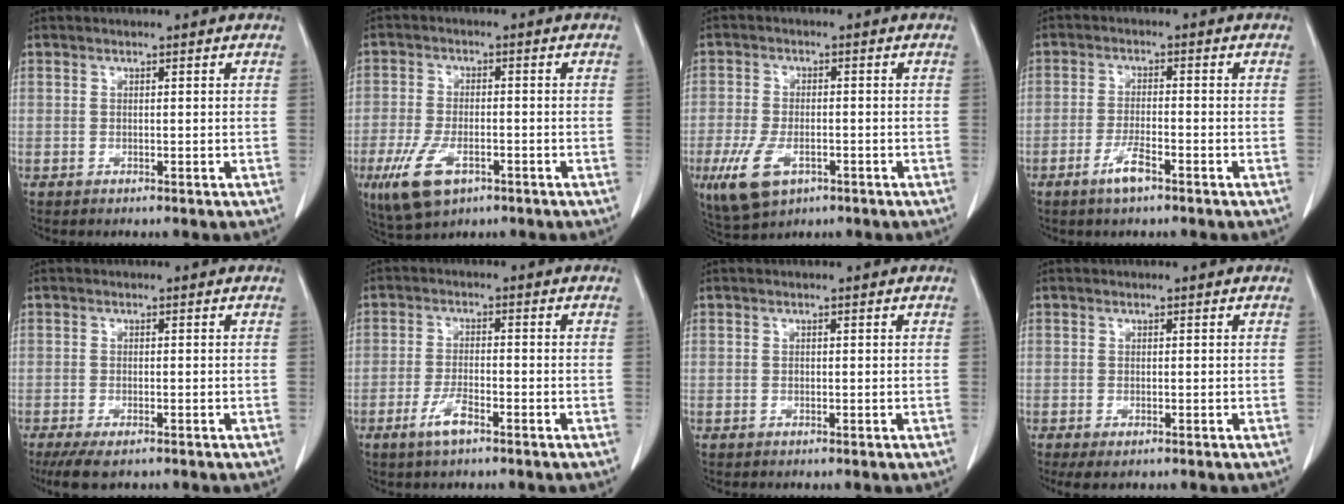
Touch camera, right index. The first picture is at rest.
{"total": 8.4, "force": [-4.1, 3.9, 6.2], "torque": [-0.129, -0.009, -0.065]}
{"total": 7.8, "force": [-3.5, 4.1, 5.7], "torque": [-0.118, -0.007, -0.052]}
{"total": 4.1, "force": [-2.6, 0.6, 3.1], "torque": [-0.062, -0.001, -0.047]}
{"total": 5.1, "force": [-3.7, 1.5, 3.3], "torque": [-0.053, -0.011, -0.057]}
{"total": 4.2, "force": [-2.5, 1.0, 3.2], "torque": [-0.065, 0.000, -0.047]}
{"total": 0.0}
{"total": 2.3, "force": [-1.4, 0.8, 1.7], "torque": [-0.029, -0.006, -0.017]}